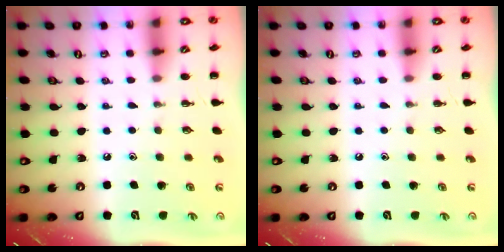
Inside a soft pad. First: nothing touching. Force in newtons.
{"total": 0.0}